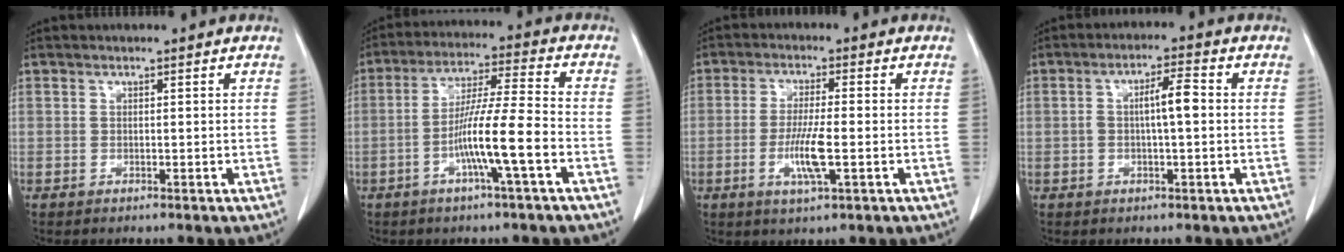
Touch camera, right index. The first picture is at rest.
{"total": 10.3, "force": [-3.6, -0.6, 9.6], "torque": [-0.179, 0.003, -0.067]}
{"total": 6.5, "force": [-1.7, 0.4, 6.2], "torque": [-0.122, -0.012, -0.031]}
{"total": 4.8, "force": [0.1, 0.8, 4.8], "torque": [-0.086, 0.013, 0.000]}